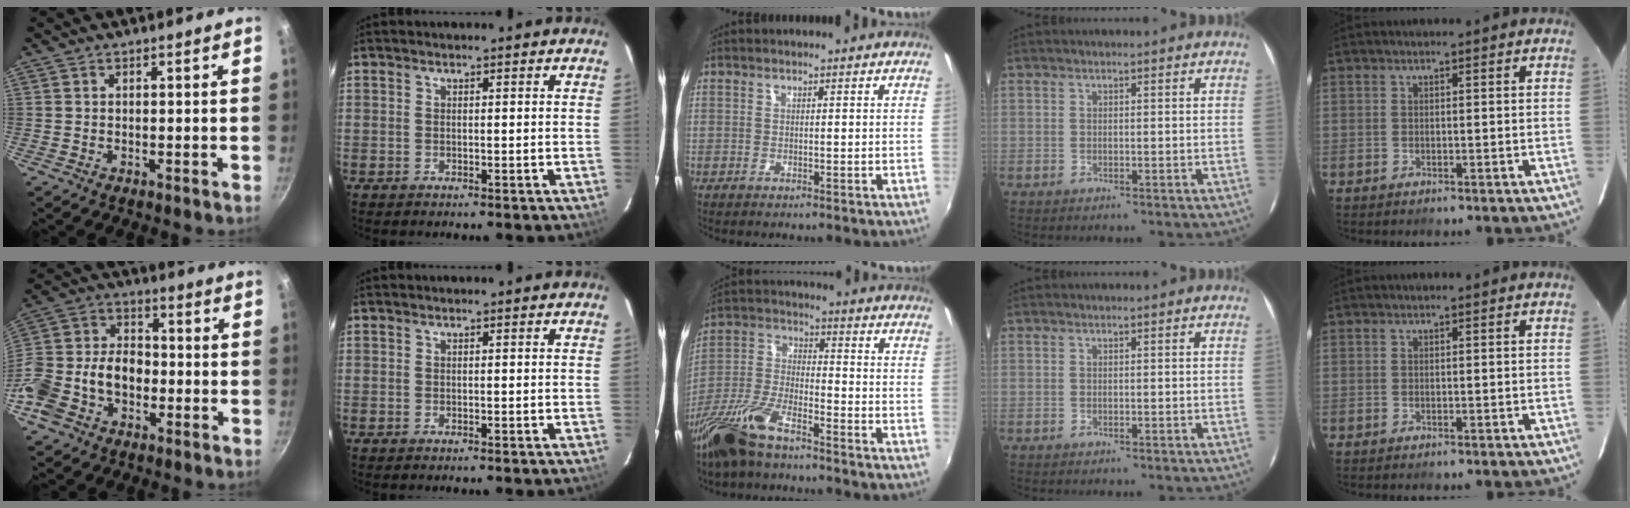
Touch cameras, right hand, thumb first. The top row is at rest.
{"thumb": {"total": 16.5, "force": [-4.7, 11.6, 10.8], "torque": [-0.189, 0.053, -0.096]}, "middle": {"total": 13.1, "force": [-9.3, 4.2, 8.1], "torque": [-0.185, -0.011, -0.189]}}